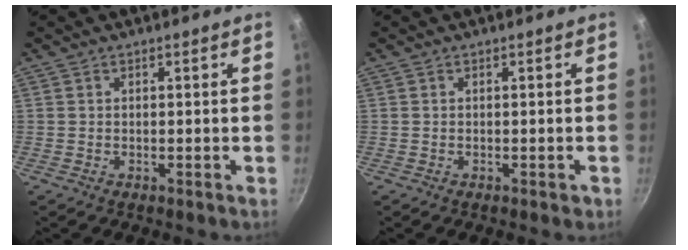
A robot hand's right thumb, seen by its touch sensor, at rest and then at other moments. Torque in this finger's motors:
{"motor_torque": [0.19, -0.13, 0.28, 0.05, 0.00]}